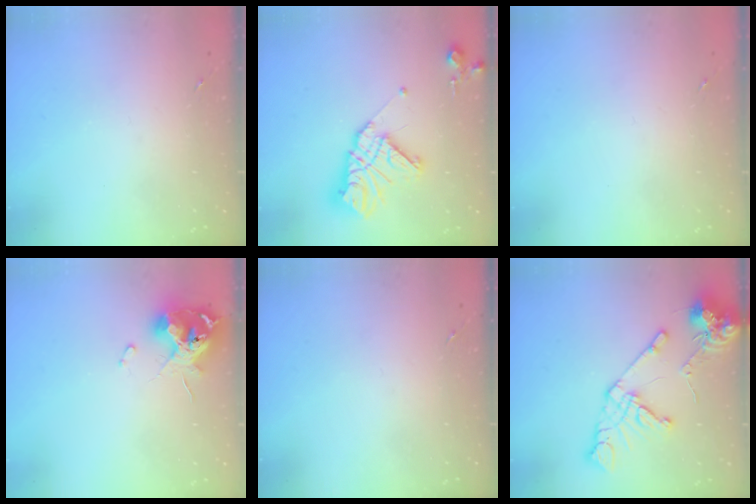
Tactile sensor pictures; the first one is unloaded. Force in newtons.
{"total": 14.7, "press": 14.6, "slide": 1.4}
{"total": 0.0}
{"total": 11.2, "press": 11.2, "slide": 1.3}
{"total": 0.0}
{"total": 15.5, "press": 15.3, "slide": 2.3}